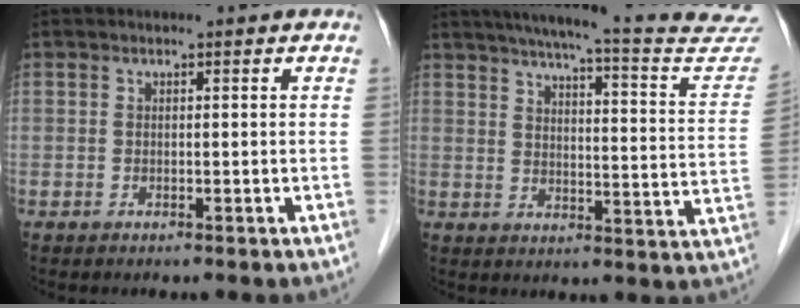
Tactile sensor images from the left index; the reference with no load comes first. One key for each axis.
{"total": 25.7, "fx": 23.3, "fy": 1.6, "fz": 10.8, "tx": -0.151, "ty": -0.064, "tz": 0.275}